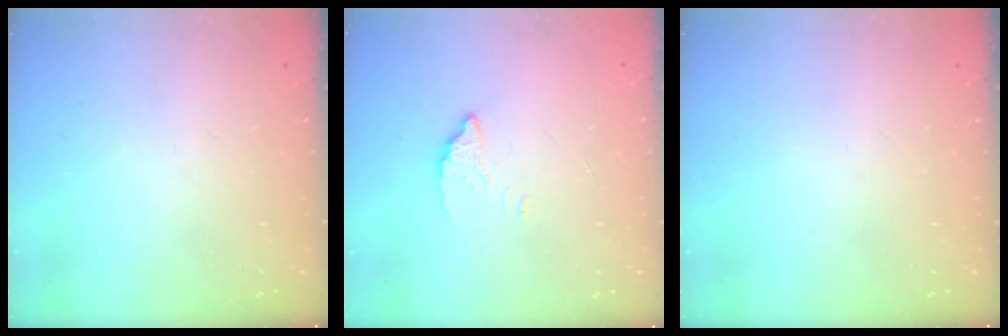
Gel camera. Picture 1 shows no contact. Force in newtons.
{"total": 1.9, "press": 1.9, "slide": 0.0}
{"total": 0.0}